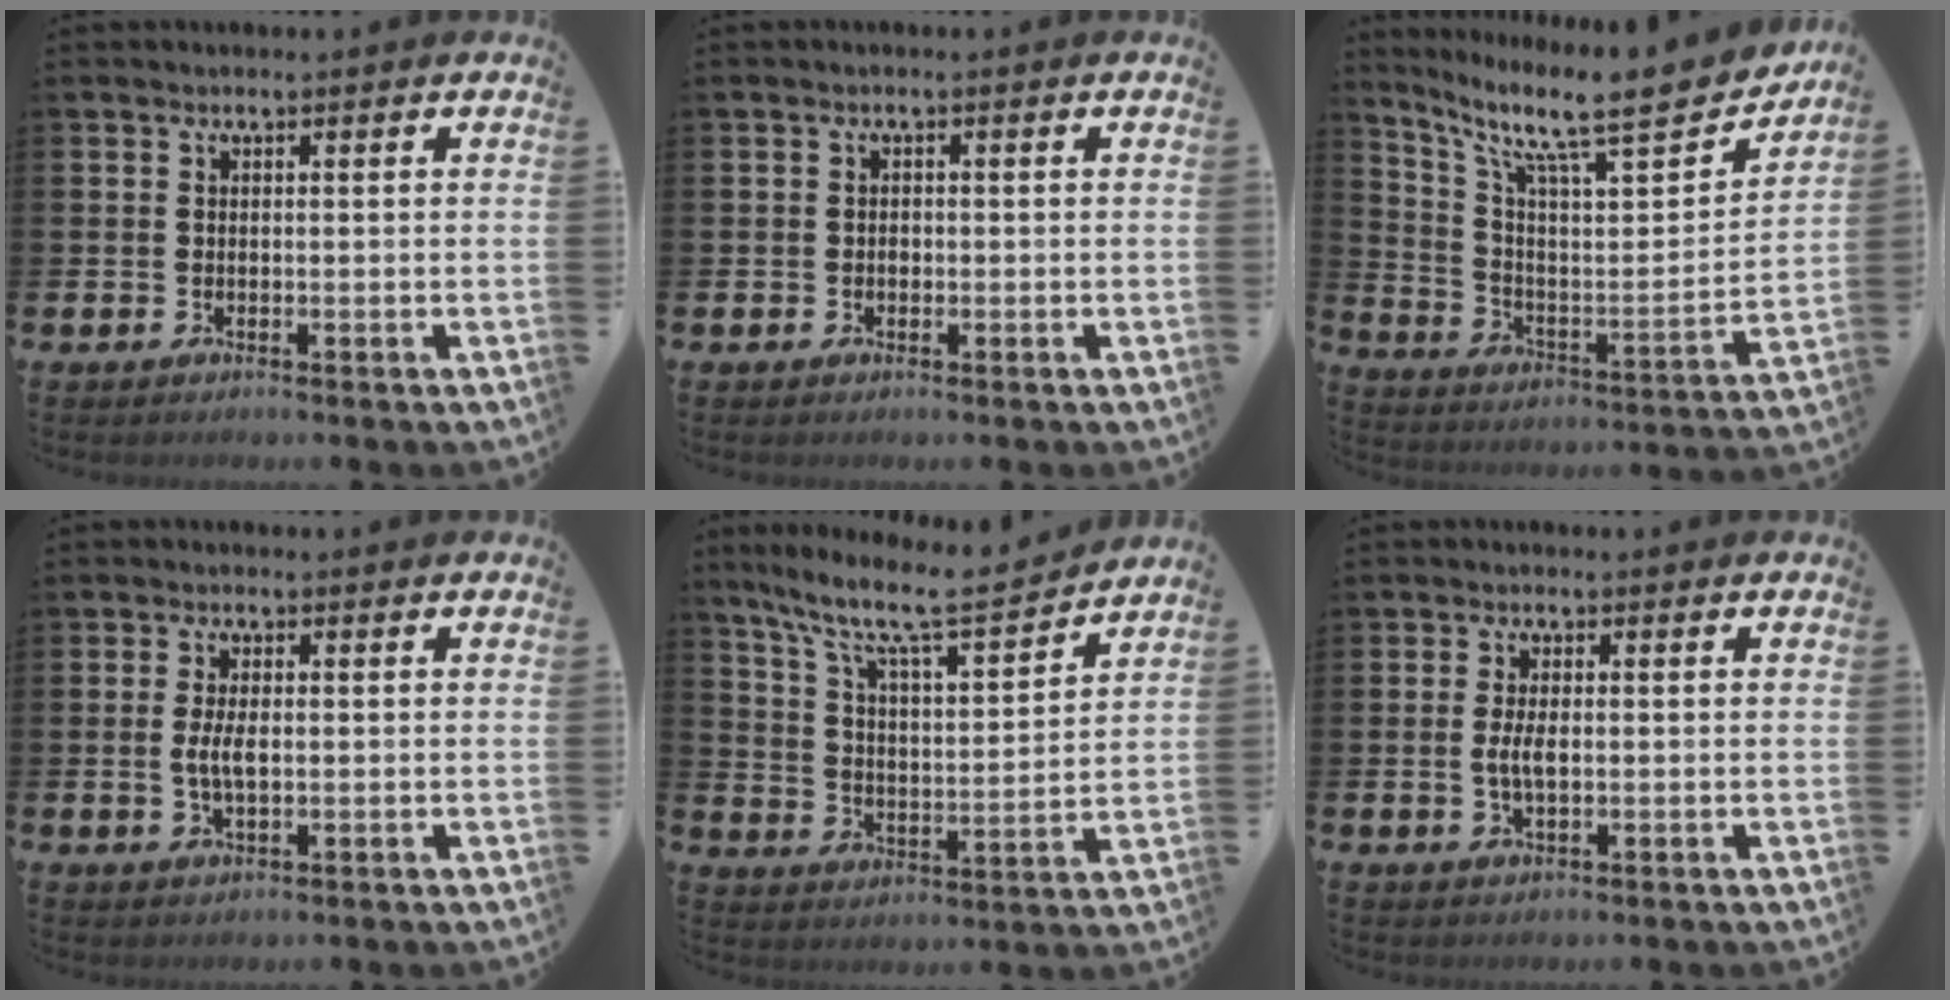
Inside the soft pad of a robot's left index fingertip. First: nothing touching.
{"total": 0.6, "force": [-0.2, 0.6, 0.2], "torque": [-0.004, 0.002, -0.005]}
{"total": 11.4, "force": [9.2, 2.3, 6.3], "torque": [-0.142, -0.073, 0.145]}
{"total": 3.4, "force": [0.0, 1.5, 3.1], "torque": [-0.066, 0.001, -0.004]}
{"total": 9.5, "force": [8.3, 1.3, 4.6], "torque": [-0.116, -0.057, 0.135]}
{"total": 3.0, "force": [-0.1, 1.3, 2.7], "torque": [-0.059, 0.000, -0.005]}